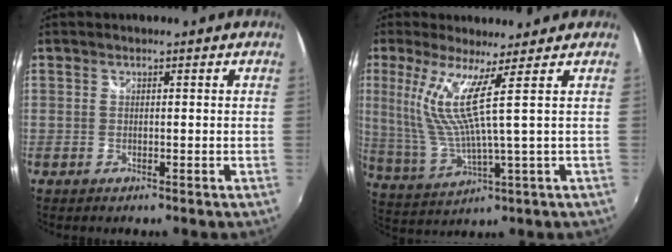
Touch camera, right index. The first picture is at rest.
{"total": 8.3, "force": [3.3, -1.0, 7.5], "torque": [-0.152, -0.018, 0.077]}